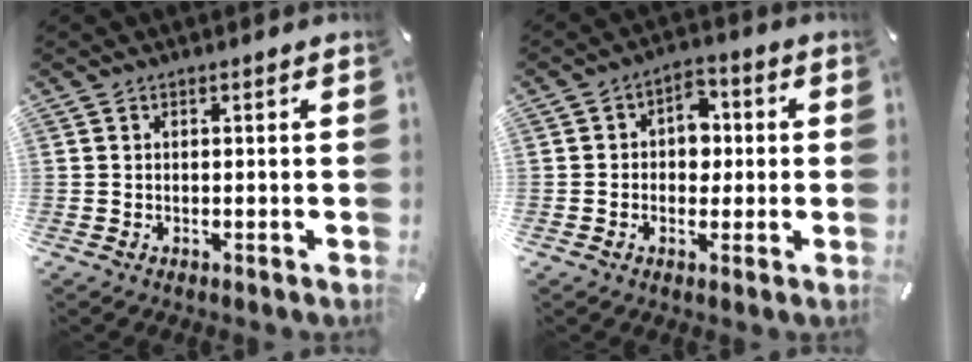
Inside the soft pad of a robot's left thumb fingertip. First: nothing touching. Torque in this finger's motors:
{"motor_torque": [0.93, 0.86, 0.06, 0.07, 0.09]}